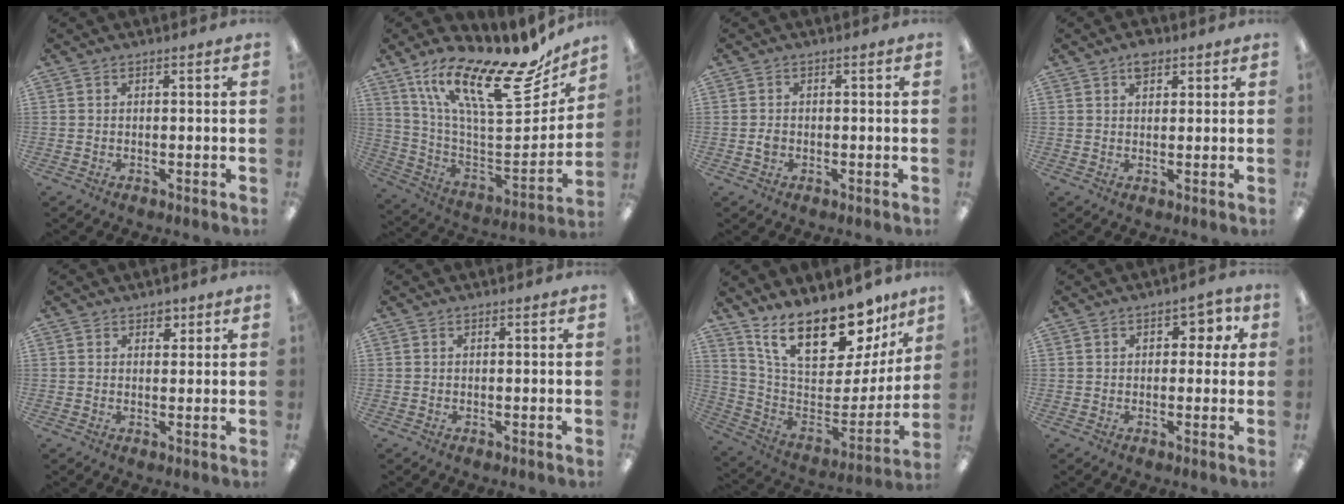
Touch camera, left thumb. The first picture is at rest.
{"total": 23.6, "force": [15.4, 6.9, 16.6], "torque": [-0.259, -0.116, 0.253]}
{"total": 1.6, "force": [-0.2, 1.2, 1.1], "torque": [-0.021, 0.004, -0.004]}
{"total": 3.9, "force": [2.5, 2.1, 2.2], "torque": [-0.023, -0.005, 0.039]}
{"total": 2.4, "force": [1.7, 1.4, 0.8], "torque": [-0.002, -0.005, 0.028]}
{"total": 0.0}
{"total": 23.5, "force": [17.0, 9.5, 13.2], "torque": [-0.212, -0.115, 0.295]}
{"total": 5.9, "force": [1.8, 3.3, 4.5], "torque": [-0.059, 0.003, 0.025]}